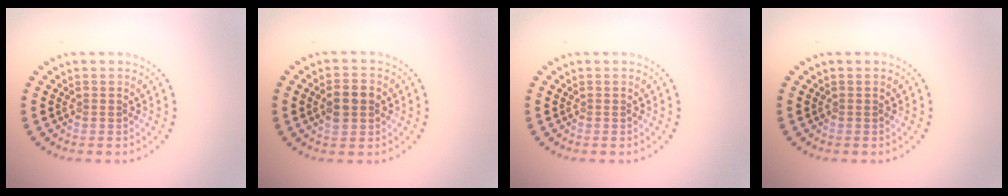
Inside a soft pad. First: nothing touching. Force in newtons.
{"total": 3.2, "press": 3.2, "slide": 0.2}
{"total": 0.0}
{"total": 0.0}